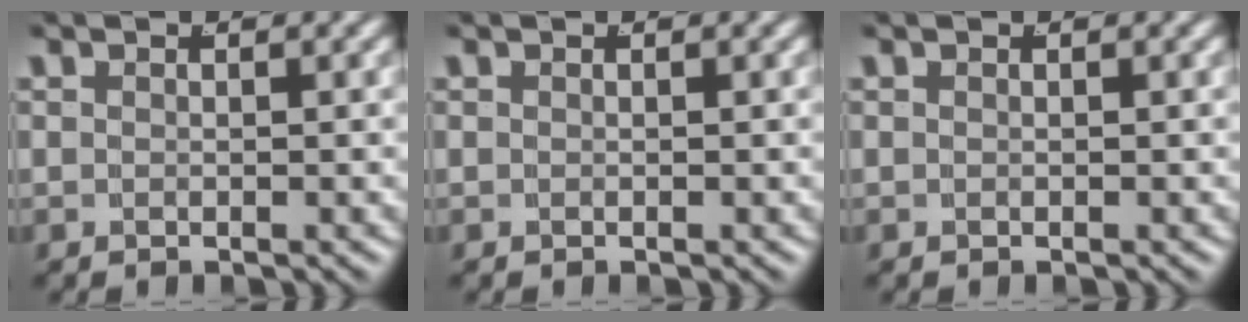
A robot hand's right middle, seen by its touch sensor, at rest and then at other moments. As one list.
[{"total": 0.0}, {"total": 0.0}]